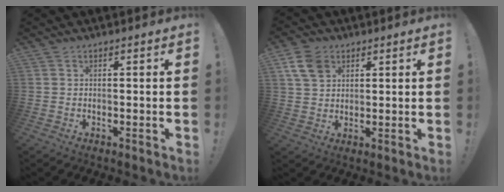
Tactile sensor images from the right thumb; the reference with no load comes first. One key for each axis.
{"total": 8.6, "fx": 4.1, "fy": 5.9, "fz": 4.7, "tx": -0.094, "ty": -0.004, "tz": 0.082}